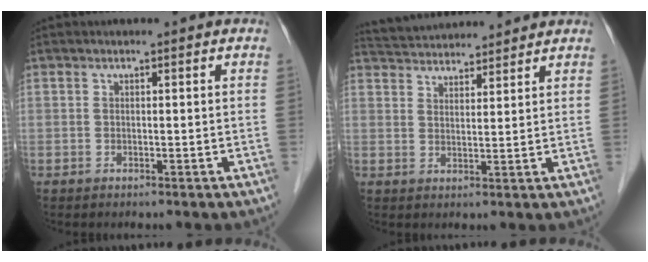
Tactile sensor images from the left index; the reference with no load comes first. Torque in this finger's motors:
{"motor_torque": [0.04, -0.51, 0.10, 0.06]}